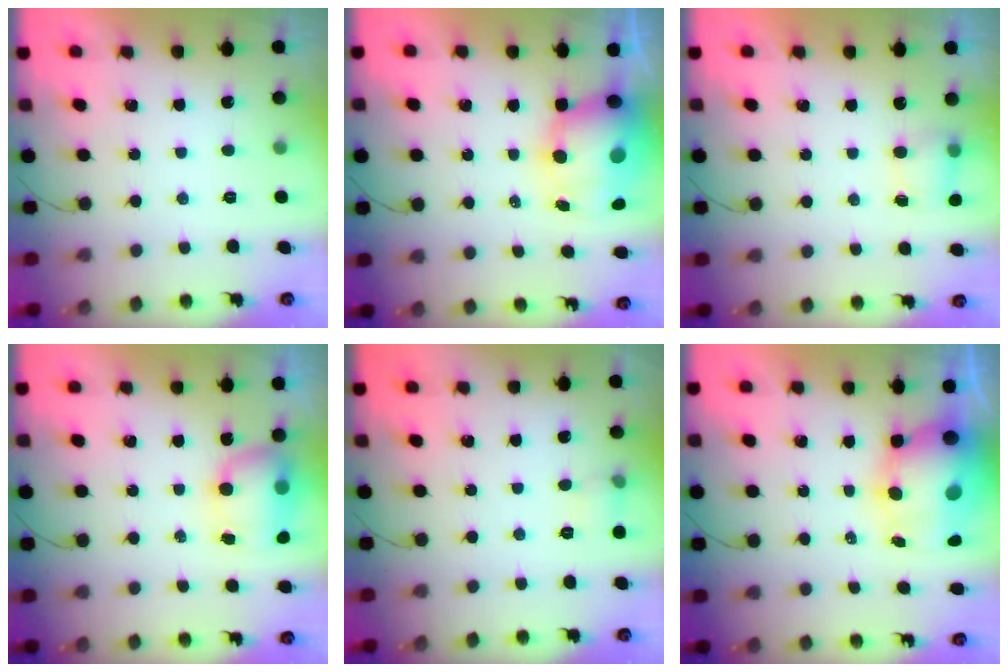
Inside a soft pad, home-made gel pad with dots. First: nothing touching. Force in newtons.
{"total": 12.5, "press": 12.1, "slide": 3.4}
{"total": 4.3, "press": 4.2, "slide": 0.7}
{"total": 10.5, "press": 8.7, "slide": 6.0}
{"total": 5.6, "press": 5.3, "slide": 1.9}
{"total": 12.5, "press": 12.1, "slide": 3.1}